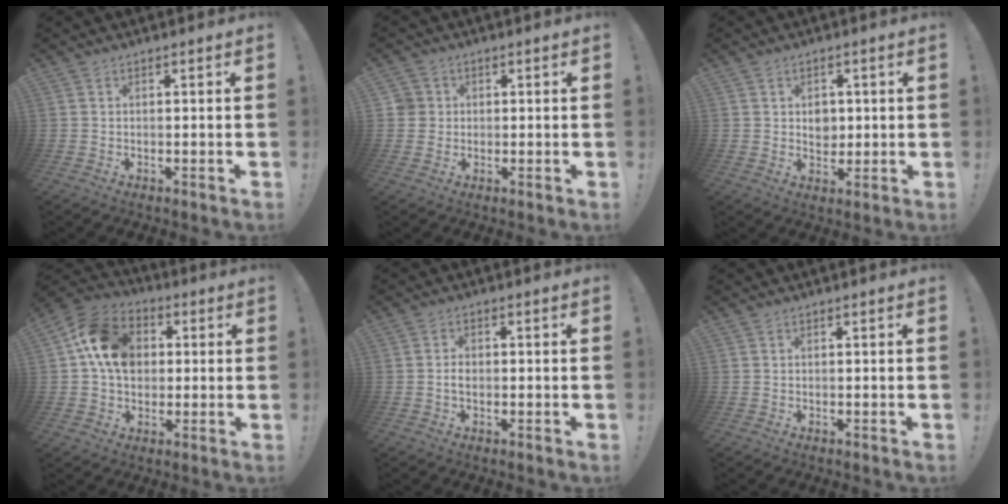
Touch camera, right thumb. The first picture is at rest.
{"total": 3.6, "force": [0.7, 3.4, 0.7], "torque": [-0.010, 0.004, 0.014]}
{"total": 4.6, "force": [0.7, 4.1, 2.0], "torque": [-0.017, -0.001, 0.010]}
{"total": 15.3, "force": [3.0, 12.1, 8.8], "torque": [-0.147, 0.005, 0.064]}
{"total": 2.1, "force": [-0.4, 1.5, 1.5], "torque": [-0.024, 0.007, -0.007]}
{"total": 0.0}